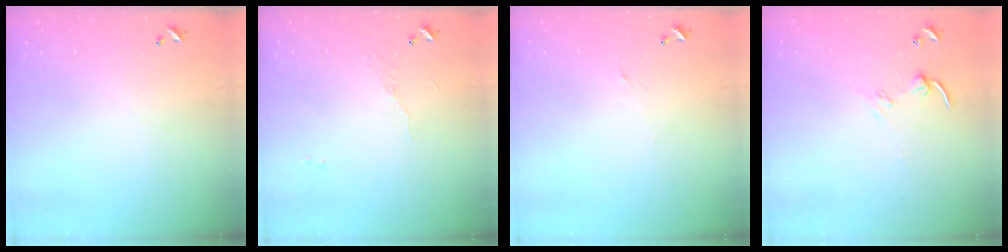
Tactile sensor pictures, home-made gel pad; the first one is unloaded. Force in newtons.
{"total": 4.3, "press": 4.3, "slide": 0.5}
{"total": 0.9, "press": 0.6, "slide": 0.6}
{"total": 4.6, "press": 4.6, "slide": 0.4}